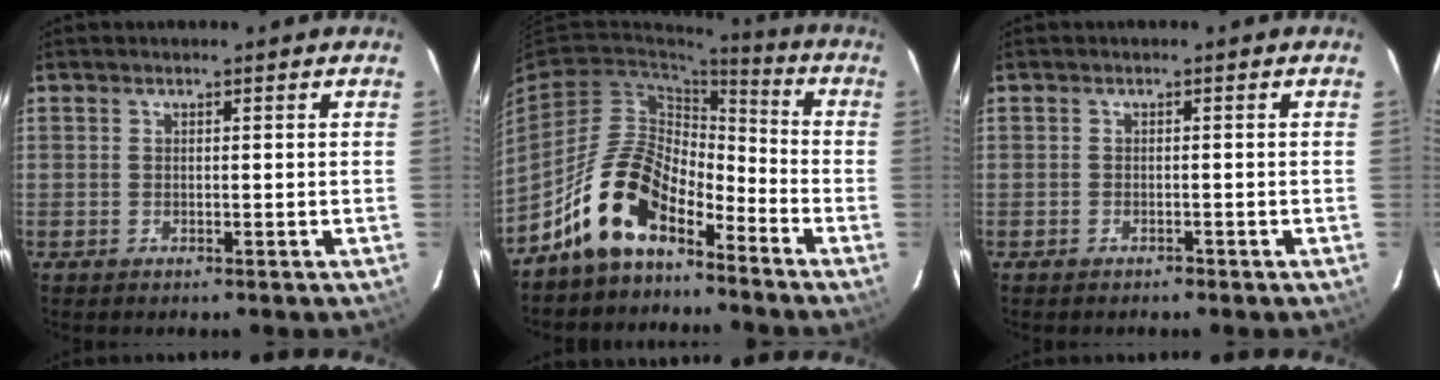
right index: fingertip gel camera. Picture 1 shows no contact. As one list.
[{"total": 13.2, "force": [-9.1, 5.9, 7.5], "torque": [-0.147, 0.023, -0.171]}, {"total": 1.0, "force": [-0.9, 0.4, 0.1], "torque": [-0.005, 0.005, -0.013]}]